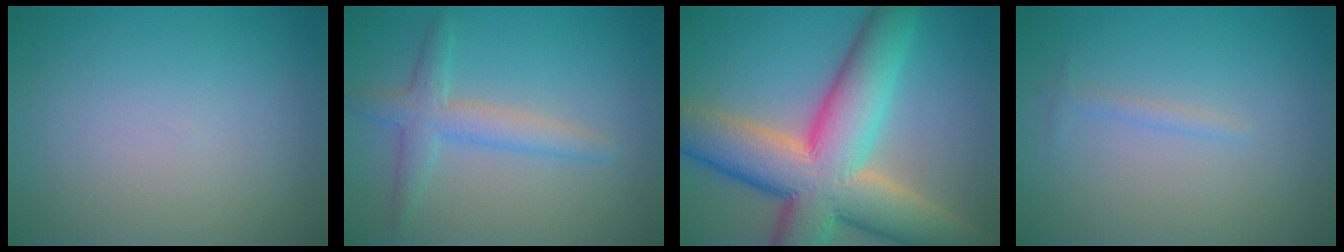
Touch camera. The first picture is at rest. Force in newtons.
{"total": 3.1, "press": 3.1, "slide": 0.1}
{"total": 13.7, "press": 13.7, "slide": 0.9}
{"total": 0.8, "press": 0.8, "slide": 0.0}